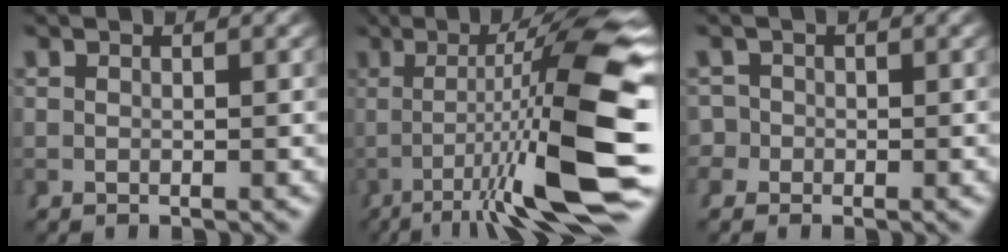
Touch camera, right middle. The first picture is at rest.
{"total": 12.9, "force": [-0.5, 1.7, 12.8], "torque": [-0.177, -0.004, 0.004]}
{"total": 1.6, "force": [-0.7, 1.4, -0.3], "torque": [0.010, -0.004, -0.017]}